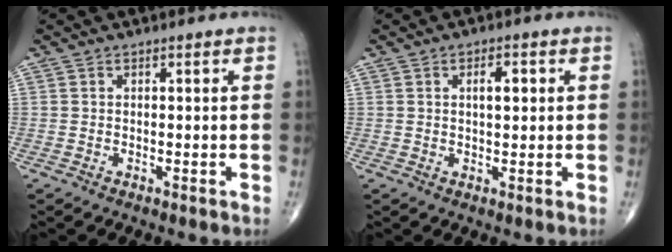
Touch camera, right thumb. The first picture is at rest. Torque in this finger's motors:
{"motor_torque": [0.85, 1.77, 0.48, 0.25, 0.00]}